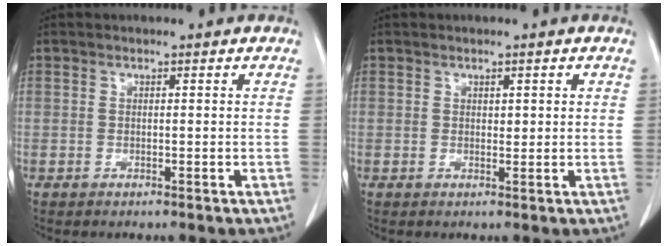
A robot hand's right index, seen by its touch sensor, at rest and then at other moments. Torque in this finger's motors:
{"motor_torque": [-0.14, 0.02, 0.01, 0.00]}